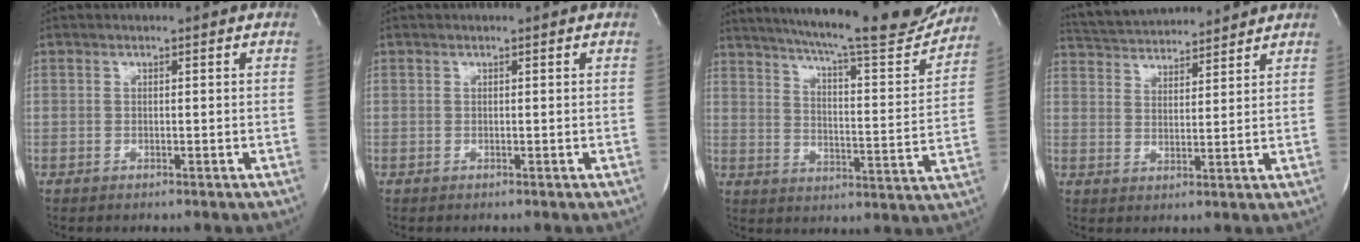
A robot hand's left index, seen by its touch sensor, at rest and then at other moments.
{"total": 0.0}
{"total": 24.1, "force": [21.6, 2.2, 10.5], "torque": [-0.169, -0.052, 0.280]}
{"total": 12.2, "force": [11.7, 1.5, 3.4], "torque": [-0.068, 0.022, 0.186]}